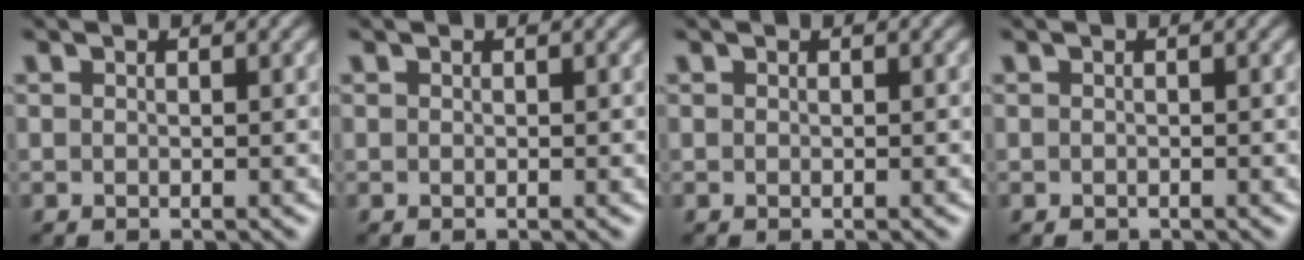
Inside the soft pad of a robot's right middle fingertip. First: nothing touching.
{"total": 0.0}
{"total": 0.0}
{"total": 0.0}